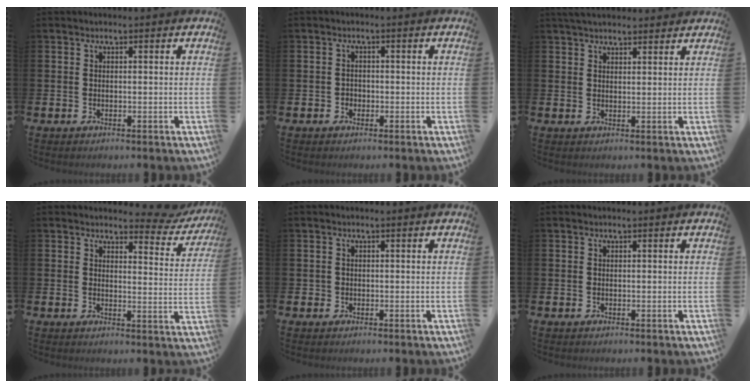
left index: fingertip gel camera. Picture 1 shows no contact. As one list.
[{"total": 1.3, "force": [-0.4, 1.2, 0.2], "torque": [-0.001, 0.002, -0.012]}, {"total": 3.5, "force": [3.3, 0.7, 0.7], "torque": [-0.016, -0.010, 0.061]}, {"total": 3.2, "force": [3.0, 1.1, 0.6], "torque": [-0.003, -0.026, 0.044]}, {"total": 0.8, "force": [0.0, 0.8, 0.1], "torque": [0.001, 0.005, -0.004]}, {"total": 0.0}]